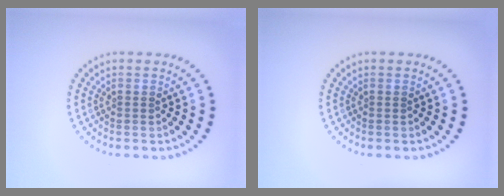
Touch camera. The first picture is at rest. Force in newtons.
{"total": 0.0}